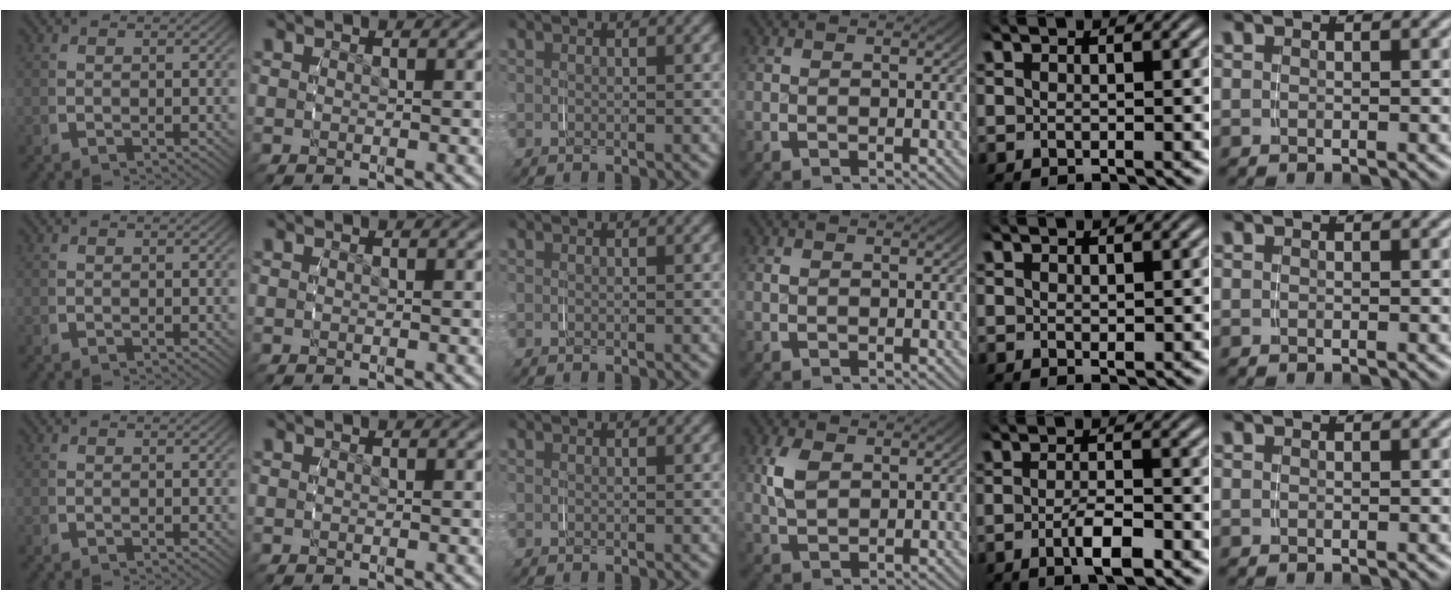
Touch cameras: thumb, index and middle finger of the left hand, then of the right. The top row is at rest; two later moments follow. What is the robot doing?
{"motion": "grasp_and_lifting", "object": "lipstick"}